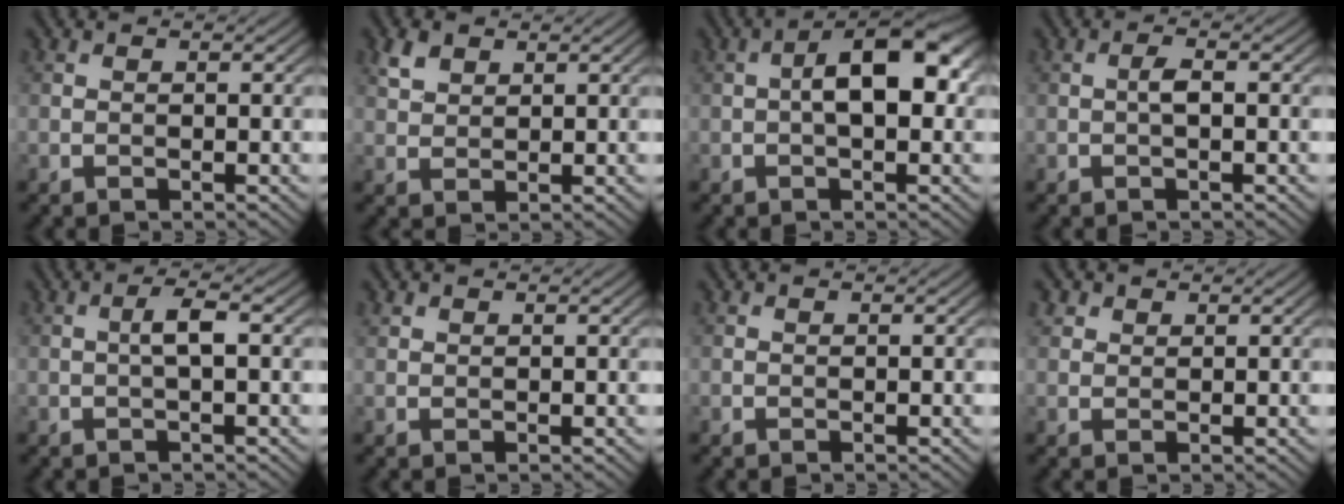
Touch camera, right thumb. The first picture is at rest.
{"total": 2.8, "force": [1.7, 1.7, 1.3], "torque": [-0.030, 0.002, 0.036]}
{"total": 7.9, "force": [0.3, 3.5, 7.1], "torque": [-0.106, 0.018, -0.005]}
{"total": 1.5, "force": [-0.2, 0.4, 1.5], "torque": [-0.028, 0.007, -0.005]}
{"total": 2.3, "force": [0.0, 0.2, 2.3], "torque": [-0.042, 0.010, -0.003]}
{"total": 0.8, "force": [0.6, 0.5, 0.1], "torque": [-0.005, 0.001, 0.013]}
{"total": 0.0}
{"total": 1.8, "force": [1.1, 1.3, 0.4], "torque": [-0.011, 0.001, 0.023]}